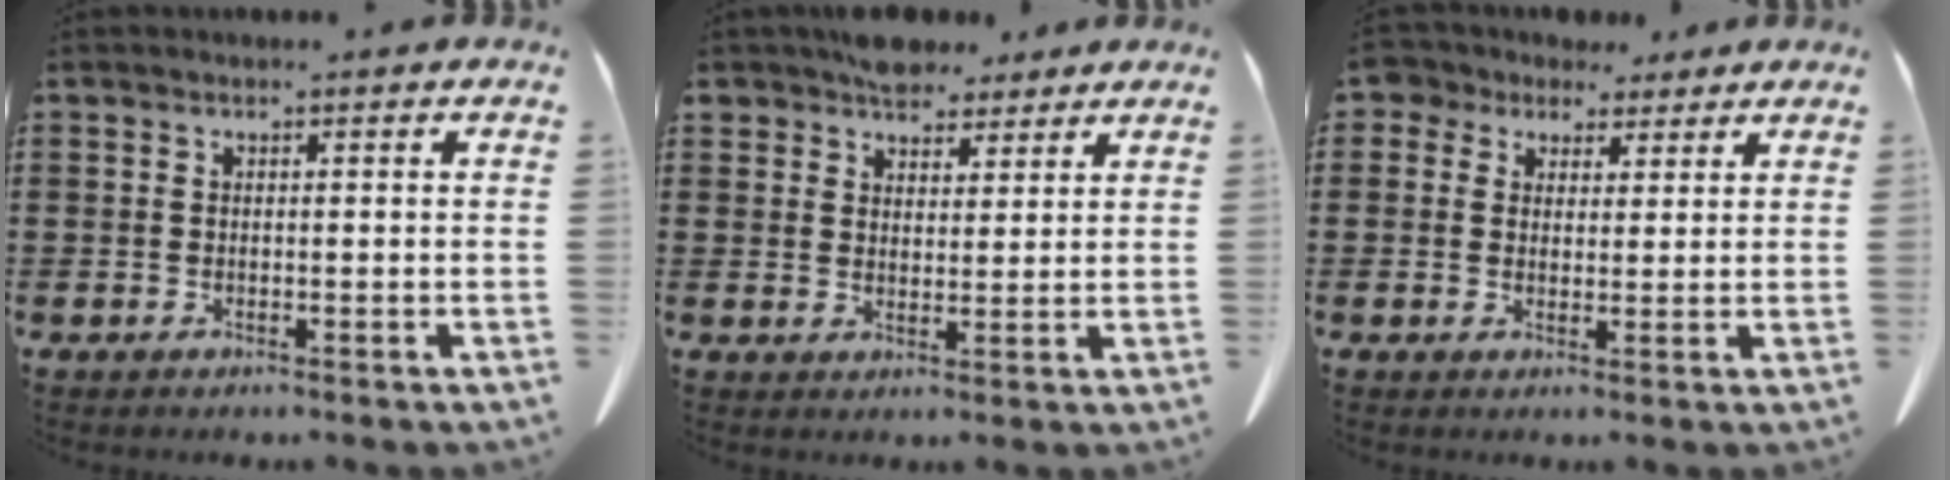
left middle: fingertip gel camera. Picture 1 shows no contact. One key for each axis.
{"total": 5.4, "fx": 4.6, "fy": 2.6, "fz": 1.0, "tx": -0.029, "ty": -0.004, "tz": 0.089}
{"total": 4.5, "fx": 3.2, "fy": 2.9, "fz": 1.1, "tx": -0.032, "ty": 0.003, "tz": 0.057}